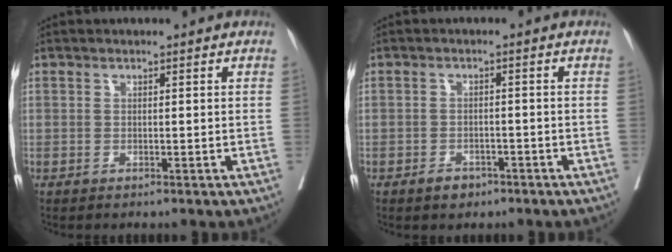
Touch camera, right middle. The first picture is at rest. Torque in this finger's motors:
{"motor_torque": [0.11, -0.11, 0.03, 0.00]}